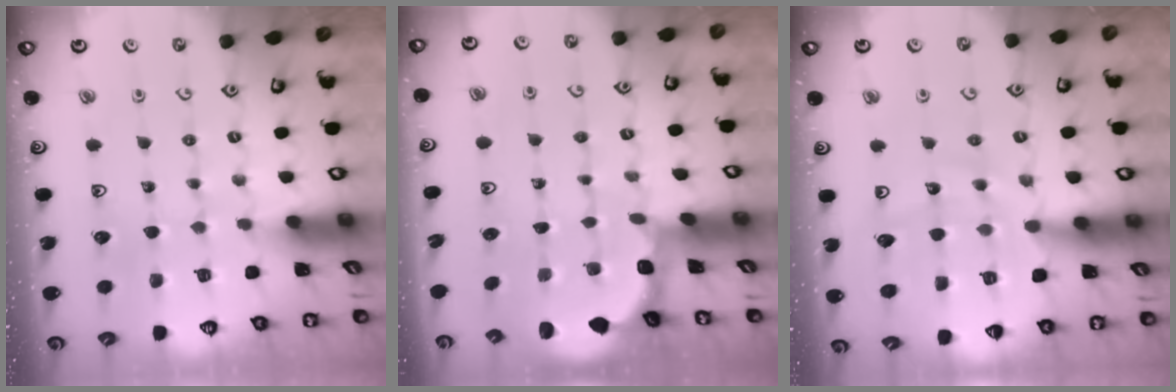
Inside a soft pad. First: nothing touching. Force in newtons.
{"total": 2.0, "press": 1.8, "slide": 0.7}
{"total": 13.0, "press": 12.9, "slide": 1.5}